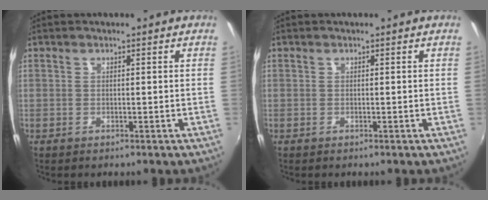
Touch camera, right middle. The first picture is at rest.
{"total": 0.0}